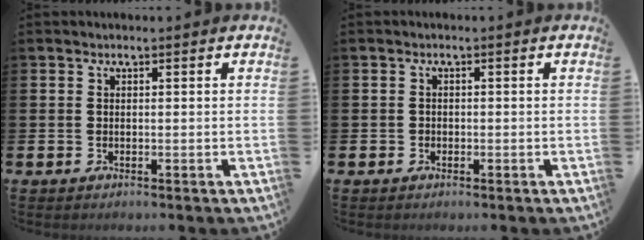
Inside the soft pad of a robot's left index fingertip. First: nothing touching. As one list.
[{"total": 0.7, "force": [-0.2, 0.7, 0.0], "torque": [-0.005, 0.007, -0.006]}]